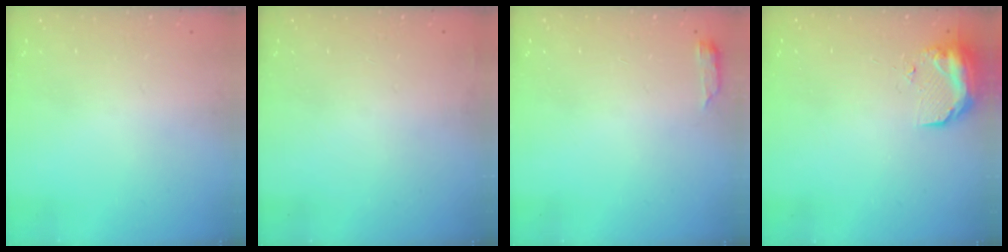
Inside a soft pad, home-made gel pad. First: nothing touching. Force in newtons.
{"total": 2.9, "press": 2.4, "slide": 1.6}
{"total": 2.6, "press": 2.6, "slide": 0.5}
{"total": 9.9, "press": 9.4, "slide": 3.1}